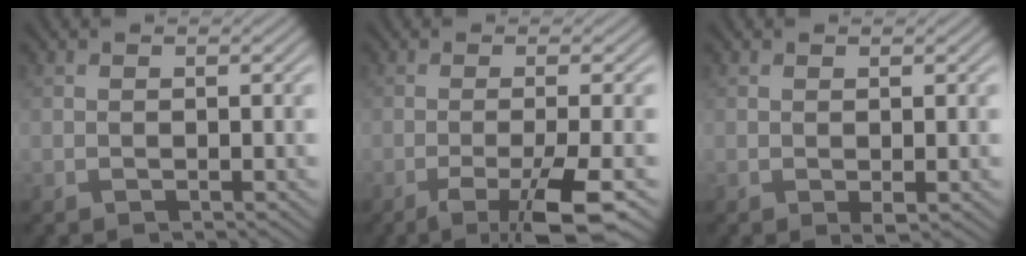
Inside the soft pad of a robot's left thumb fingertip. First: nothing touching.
{"total": 7.5, "force": [-3.7, 1.2, 6.4], "torque": [-0.095, 0.006, -0.064]}
{"total": 0.7, "force": [0.0, 0.3, 0.7], "torque": [-0.011, -0.004, -0.001]}